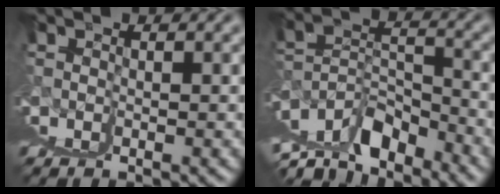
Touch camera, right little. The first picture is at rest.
{"total": 4.2, "force": [0.5, -1.8, 3.8], "torque": [-0.034, 0.027, 0.018]}